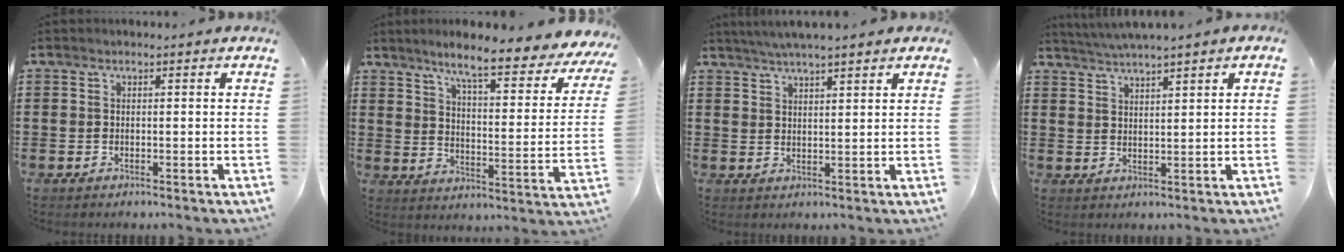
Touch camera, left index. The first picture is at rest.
{"total": 7.7, "force": [6.2, -0.1, 4.4], "torque": [-0.096, -0.051, 0.095]}
{"total": 3.5, "force": [3.1, -0.2, 1.5], "torque": [-0.037, -0.004, 0.055]}
{"total": 2.7, "force": [2.5, -0.5, 0.8], "torque": [-0.022, -0.006, 0.047]}